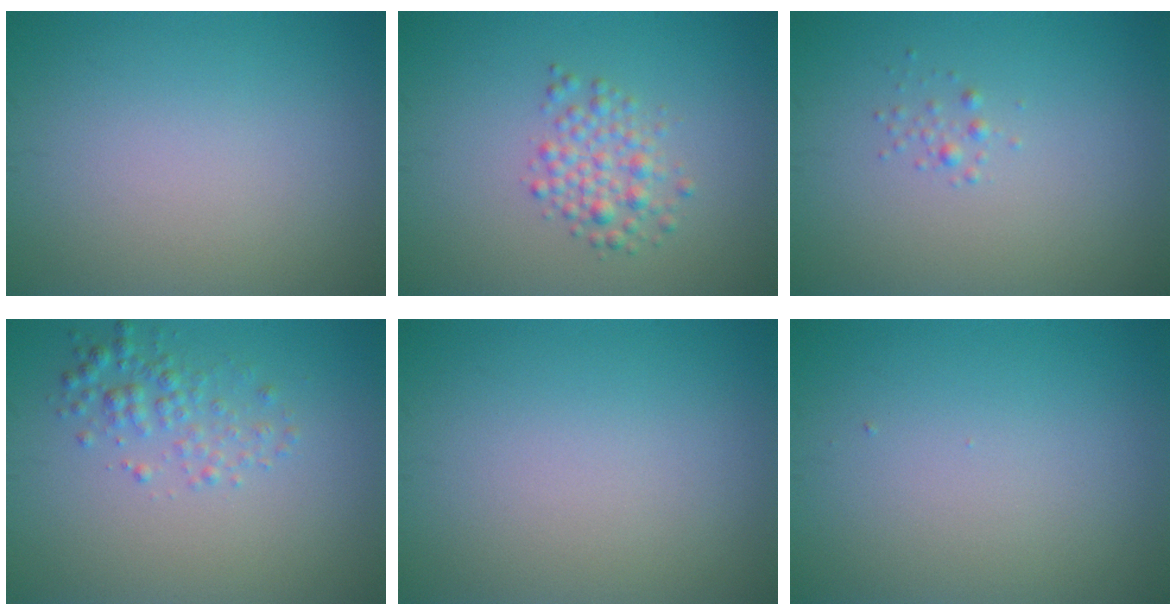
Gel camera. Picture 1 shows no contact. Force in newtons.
{"total": 2.6, "press": 2.5, "slide": 0.0}
{"total": 0.7, "press": 0.7, "slide": 0.0}
{"total": 2.3, "press": 2.3, "slide": 0.1}
{"total": 0.0}
{"total": 0.0}